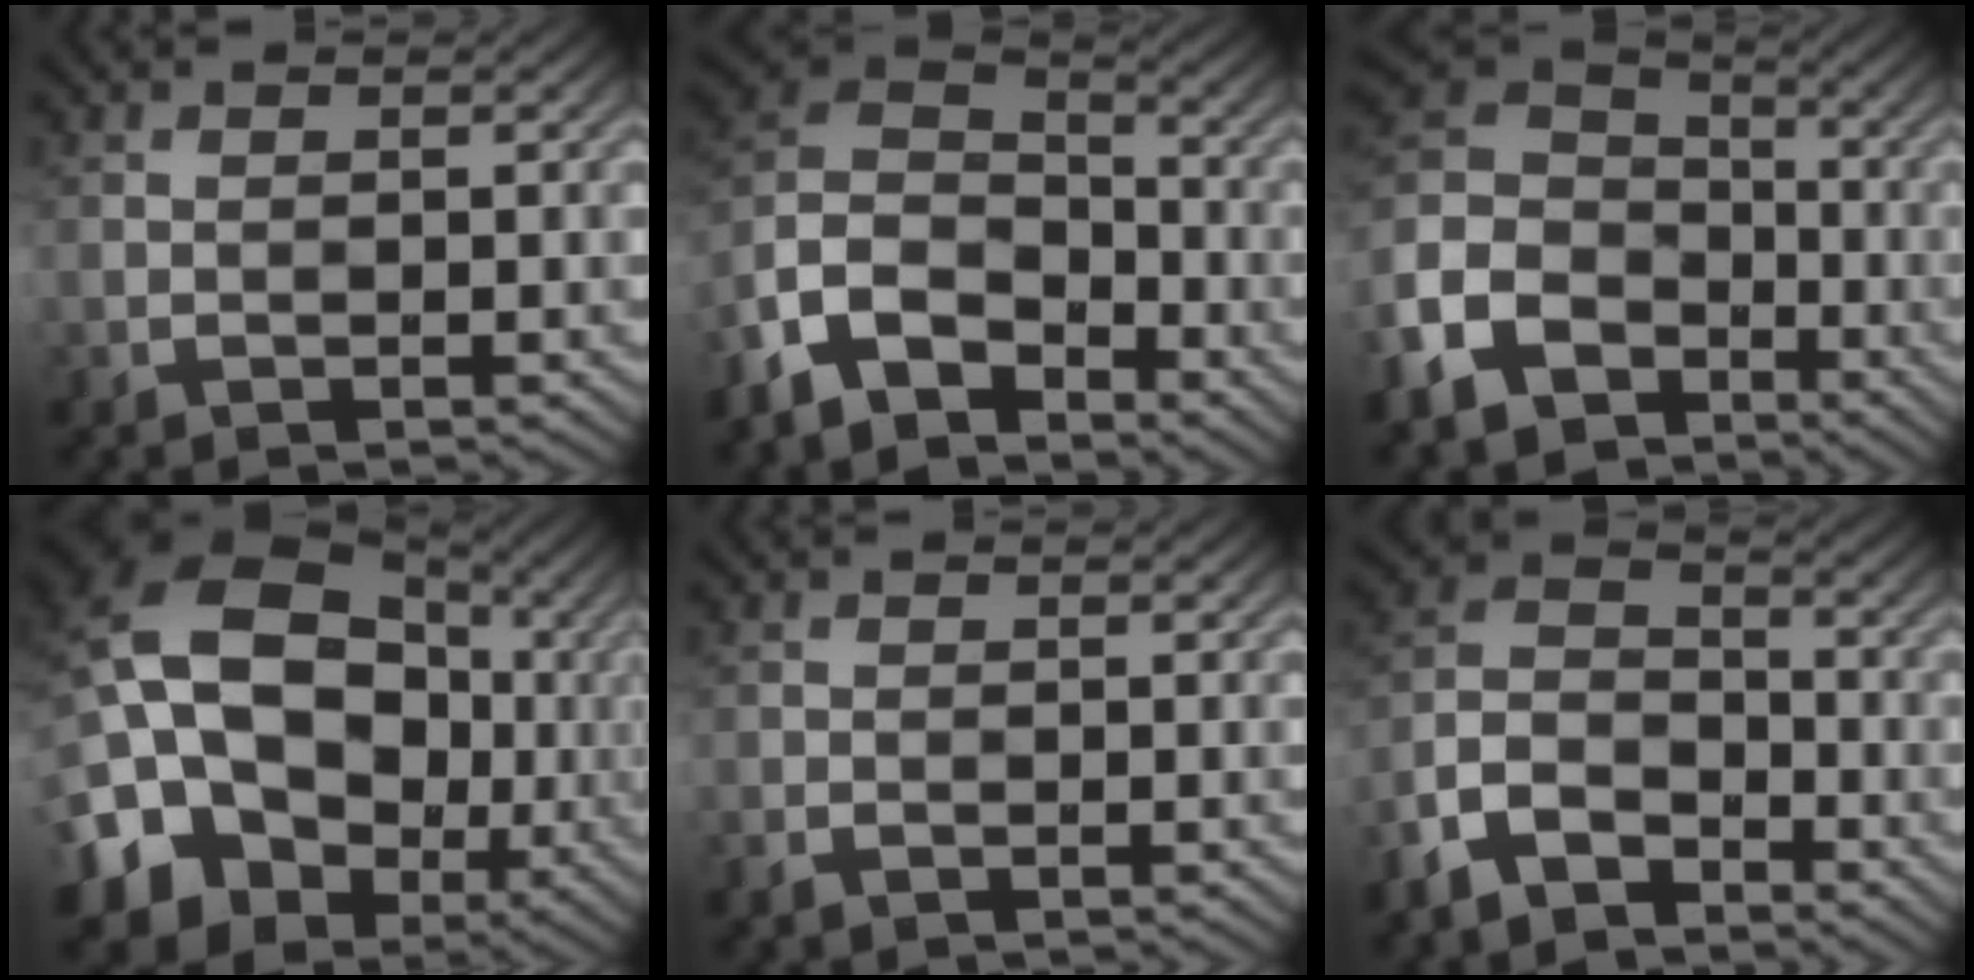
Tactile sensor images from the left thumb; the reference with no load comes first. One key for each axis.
{"total": 12.1, "fx": -7.8, "fy": 6.6, "fz": 6.5, "tx": -0.162, "ty": -0.011, "tz": -0.167}
{"total": 14.6, "fx": -7.8, "fy": 10.3, "fz": 6.7, "tx": -0.242, "ty": -0.036, "tz": -0.144}
{"total": 21.6, "fx": -2.4, "fy": 18.2, "fz": 11.4, "tx": -0.237, "ty": -0.005, "tz": -0.076}
{"total": 1.3, "fx": -0.8, "fy": 0.7, "fz": 0.6, "tx": -0.015, "ty": -0.003, "tz": -0.018}
{"total": 8.9, "fx": -6.2, "fy": 4.6, "fz": 4.5, "tx": -0.102, "ty": -0.006, "tz": -0.140}